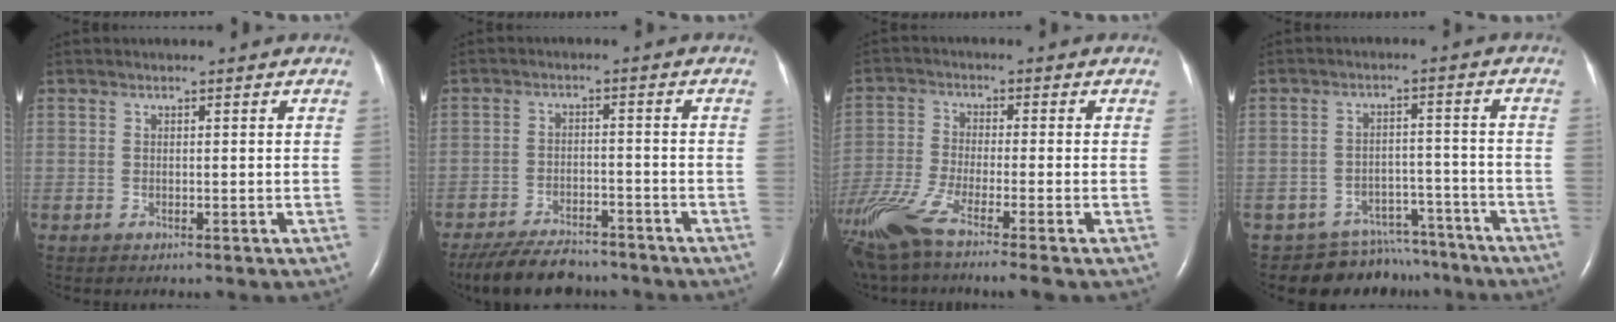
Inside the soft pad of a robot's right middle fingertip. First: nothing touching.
{"total": 10.3, "force": [-9.0, 3.1, 4.1], "torque": [-0.071, -0.013, -0.143]}
{"total": 12.4, "force": [-9.1, 0.0, 8.5], "torque": [-0.182, -0.036, -0.168]}
{"total": 9.0, "force": [-8.0, 4.2, -0.2], "torque": [0.016, 0.029, -0.106]}